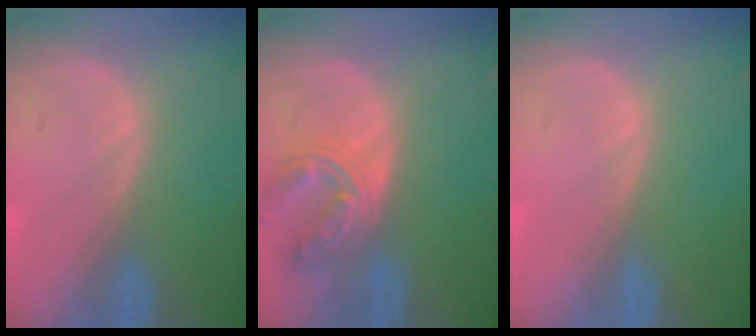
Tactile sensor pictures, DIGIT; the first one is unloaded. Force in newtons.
{"total": 6.3, "press": 6.2, "slide": 1.1}
{"total": 0.0}